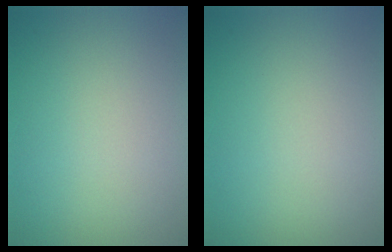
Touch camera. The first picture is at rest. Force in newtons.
{"total": 0.0}